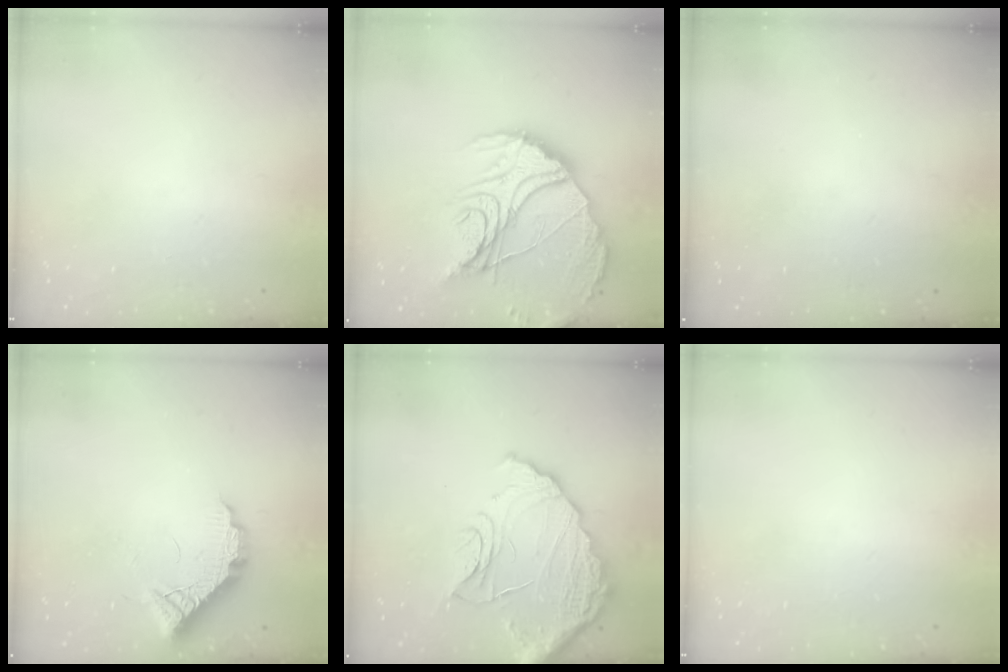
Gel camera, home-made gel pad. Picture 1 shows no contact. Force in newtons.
{"total": 22.4, "press": 22.3, "slide": 1.9}
{"total": 2.9, "press": 2.8, "slide": 0.8}
{"total": 10.4, "press": 10.4, "slide": 0.6}
{"total": 16.2, "press": 16.1, "slide": 1.4}
{"total": 0.0}